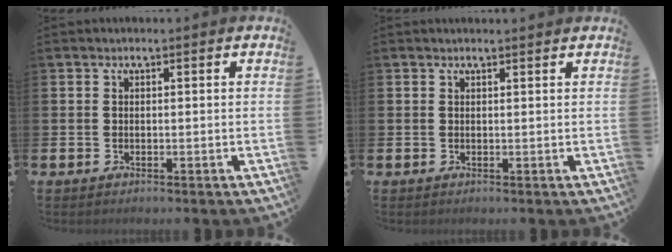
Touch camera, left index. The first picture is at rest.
{"total": 0.7, "force": [0.7, 0.0, 0.1], "torque": [0.009, -0.005, 0.010]}